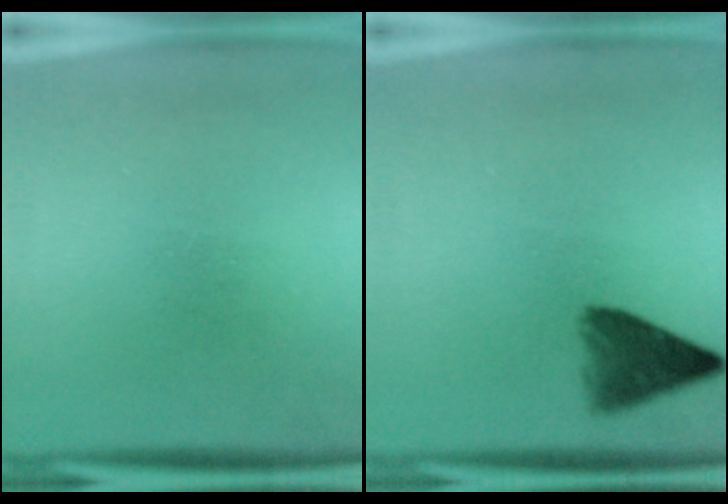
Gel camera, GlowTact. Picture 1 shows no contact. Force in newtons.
{"total": 5.2}